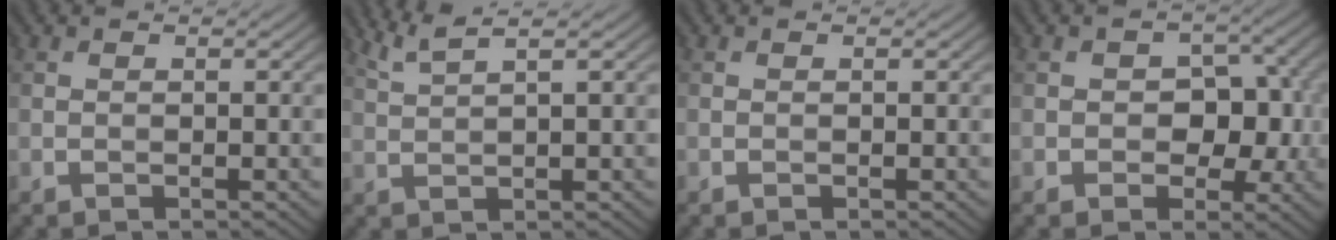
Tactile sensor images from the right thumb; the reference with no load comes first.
{"total": 3.5, "force": [2.3, 0.6, 2.6], "torque": [-0.047, 0.015, 0.053]}
{"total": 0.0}
{"total": 6.1, "force": [-0.8, 4.4, 4.1], "torque": [-0.056, -0.006, -0.019]}